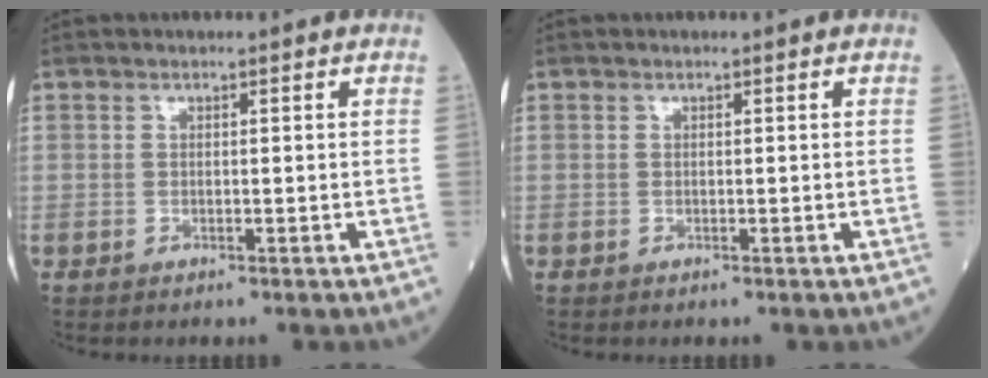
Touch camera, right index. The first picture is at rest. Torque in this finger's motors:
{"motor_torque": [0.00, 0.00, 0.00, 0.00]}